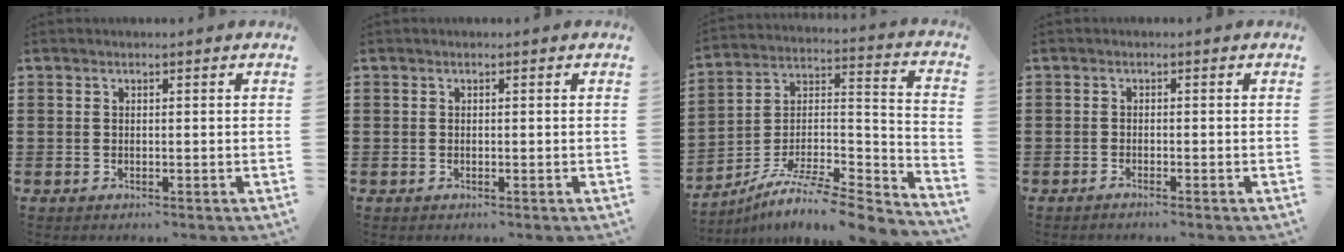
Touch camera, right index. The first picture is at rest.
{"total": 0.0}
{"total": 8.3, "force": [-6.9, 1.5, 4.3], "torque": [-0.072, 0.003, -0.137]}
{"total": 0.9, "force": [-0.8, -0.1, 0.2], "torque": [-0.005, -0.002, -0.016]}